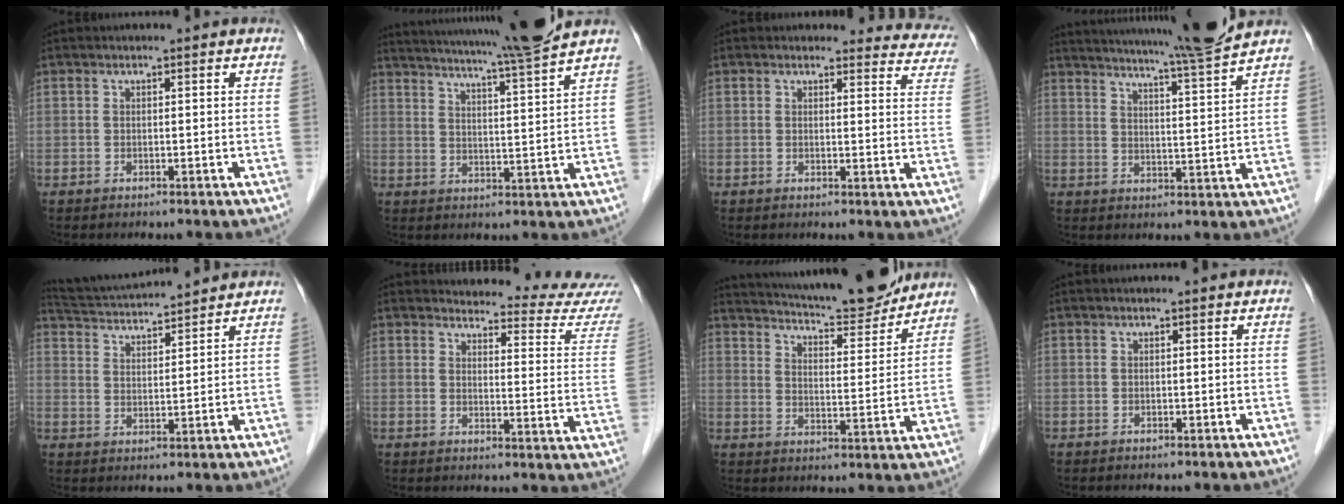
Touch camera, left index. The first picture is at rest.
{"total": 14.8, "force": [13.2, -2.1, 6.3], "torque": [-0.113, -0.031, 0.186]}
{"total": 12.8, "force": [12.3, 3.5, 0.5], "torque": [0.055, -0.057, 0.087]}
{"total": 13.7, "force": [12.4, -2.3, 5.2], "torque": [-0.093, -0.036, 0.174]}
{"total": 12.0, "force": [11.4, 0.5, 3.7], "torque": [-0.079, 0.027, 0.188]}
{"total": 16.6, "force": [16.4, 0.1, 2.2], "torque": [-0.003, -0.118, 0.160]}
{"total": 17.8, "force": [16.4, 2.0, 6.7], "torque": [-0.110, -0.006, 0.233]}
{"total": 0.6, "force": [0.5, -0.1, 0.3], "torque": [-0.003, 0.009, 0.012]}